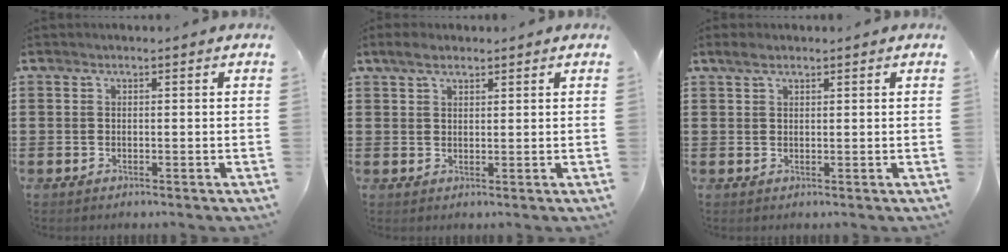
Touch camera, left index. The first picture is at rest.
{"total": 2.7, "force": [2.0, 1.3, 1.3], "torque": [-0.023, 0.003, 0.035]}
{"total": 2.4, "force": [1.8, 1.0, 1.3], "torque": [-0.030, 0.006, 0.033]}